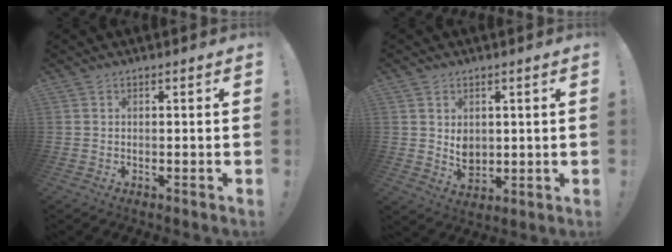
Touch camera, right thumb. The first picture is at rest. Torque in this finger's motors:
{"motor_torque": [0.41, -0.52, -0.36, -0.03, -0.02]}